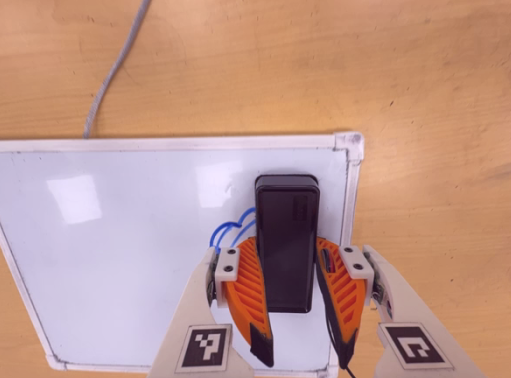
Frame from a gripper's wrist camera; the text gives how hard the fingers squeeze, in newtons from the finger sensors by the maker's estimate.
{"total": 9.2, "left": 8.2, "right": 10.2}